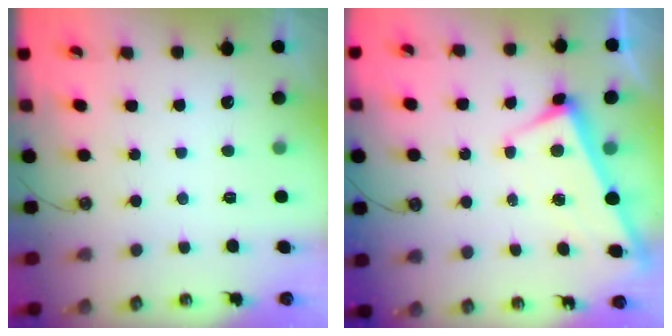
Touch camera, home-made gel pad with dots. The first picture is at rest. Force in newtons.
{"total": 2.7, "press": 2.7, "slide": 0.4}